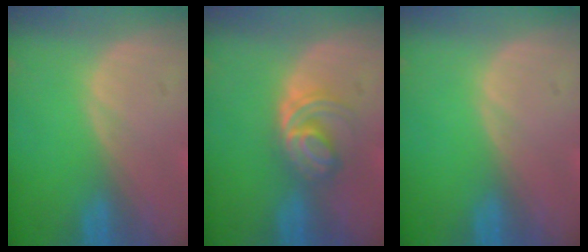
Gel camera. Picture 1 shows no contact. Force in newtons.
{"total": 6.0, "press": 5.2, "slide": 2.8}
{"total": 0.0}